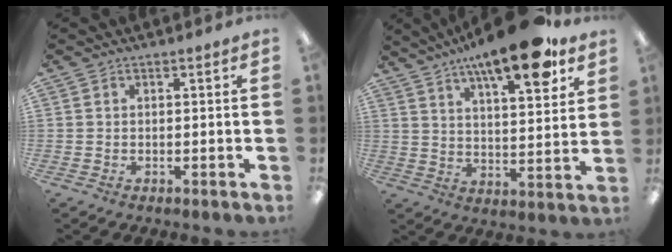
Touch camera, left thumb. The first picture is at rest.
{"total": 16.7, "force": [11.6, 4.9, 11.1], "torque": [-0.167, -0.060, 0.185]}